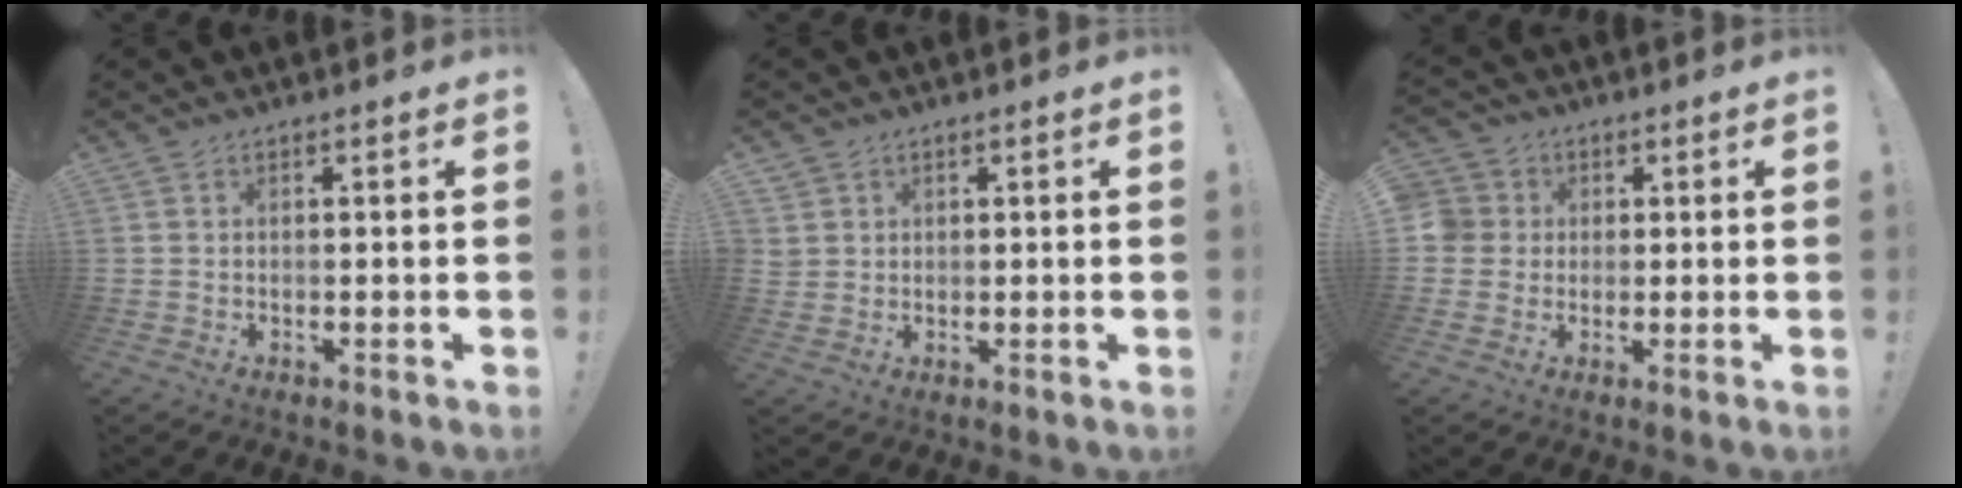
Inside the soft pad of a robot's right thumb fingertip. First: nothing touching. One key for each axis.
{"total": 2.2, "fx": 1.3, "fy": 1.8, "fz": 0.3, "tx": -0.005, "ty": -0.006, "tz": 0.025}
{"total": 6.2, "fx": 0.6, "fy": 6.0, "fz": 1.5, "tx": -0.041, "ty": 0.005, "tz": 0.013}